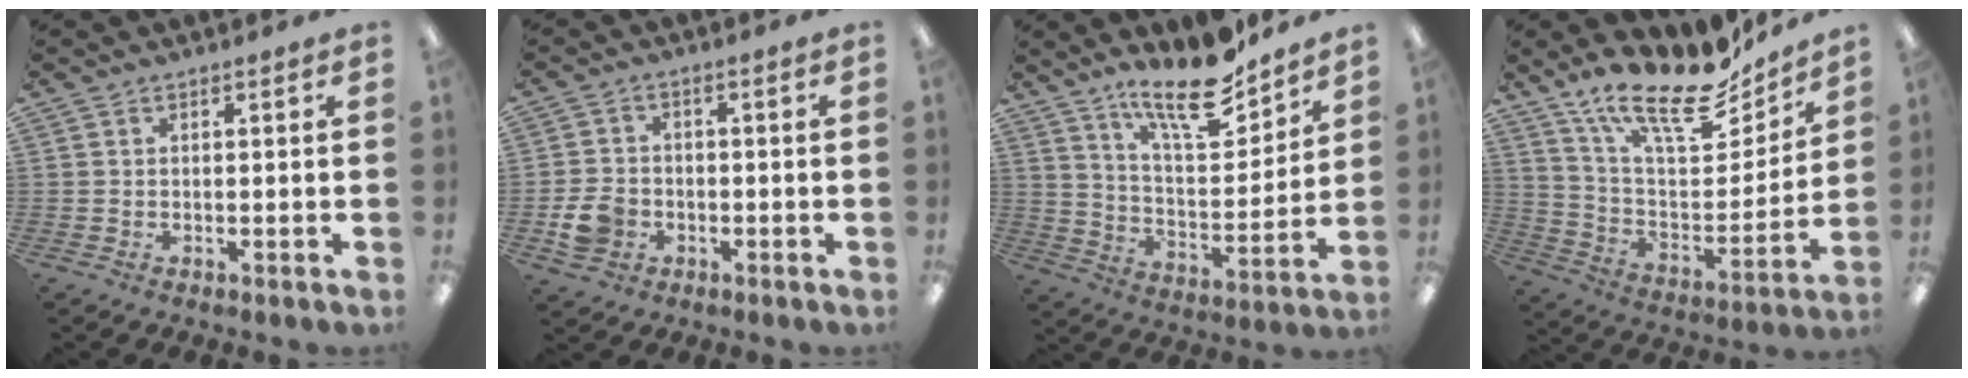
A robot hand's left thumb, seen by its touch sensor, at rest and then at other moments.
{"total": 6.2, "force": [-2.3, 4.9, 3.1], "torque": [-0.058, 0.007, -0.040]}
{"total": 16.1, "force": [12.8, 4.2, 8.8], "torque": [-0.151, -0.079, 0.216]}
{"total": 20.1, "force": [15.7, 6.8, 10.6], "torque": [-0.176, -0.110, 0.271]}